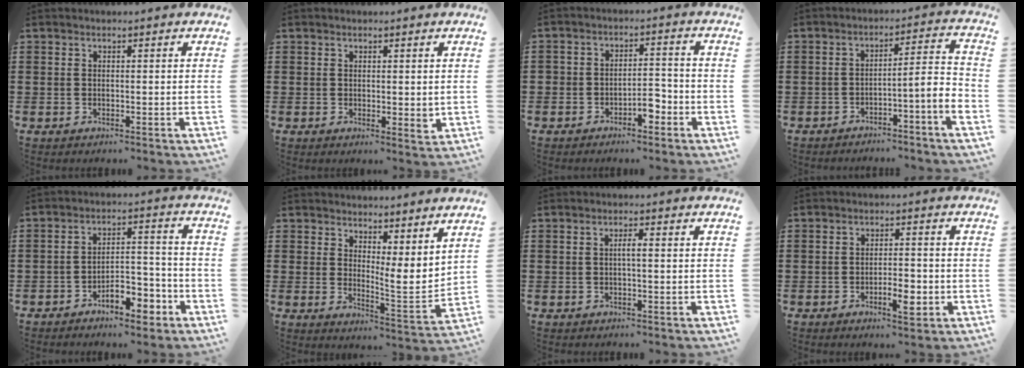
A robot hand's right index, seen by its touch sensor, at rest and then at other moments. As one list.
[{"total": 1.6, "force": [0.7, 0.8, 1.1], "torque": [-0.014, -0.002, 0.012]}, {"total": 3.8, "force": [-2.6, 2.0, 2.0], "torque": [-0.035, 0.012, -0.052]}, {"total": 4.7, "force": [-3.2, -0.3, 3.4], "torque": [-0.061, -0.010, -0.063]}, {"total": 6.4, "force": [-4.5, 2.5, 3.9], "torque": [-0.061, 0.018, -0.082]}, {"total": 5.4, "force": [4.5, 1.4, 2.5], "torque": [-0.039, -0.043, 0.081]}, {"total": 1.7, "force": [-0.1, 0.2, 1.7], "torque": [-0.031, 0.001, -0.004]}, {"total": 4.2, "force": [-1.8, 1.4, 3.5], "torque": [-0.059, 0.004, -0.031]}]